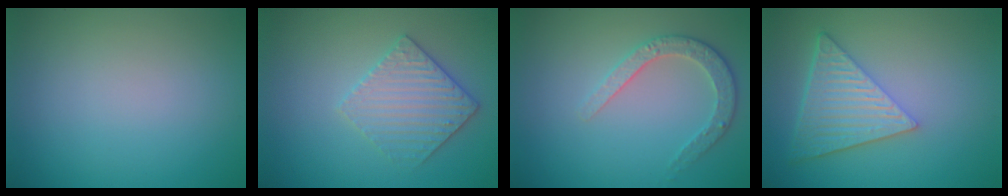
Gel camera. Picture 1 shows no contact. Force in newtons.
{"total": 3.2, "press": 3.0, "slide": 1.1}
{"total": 2.9, "press": 2.8, "slide": 0.7}
{"total": 6.3, "press": 4.5, "slide": 4.4}